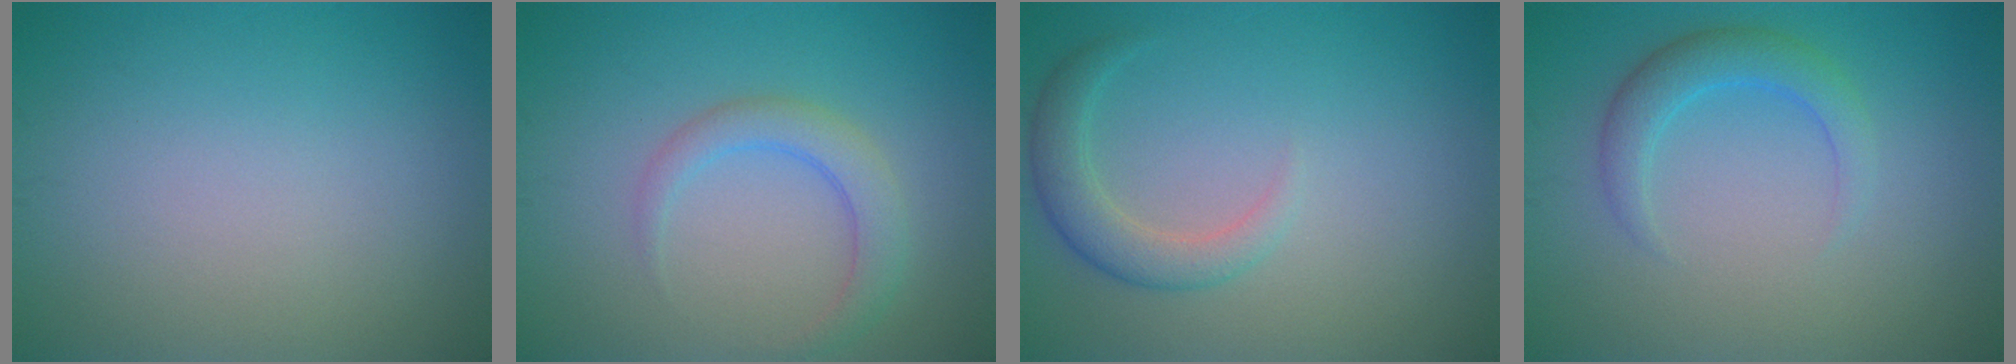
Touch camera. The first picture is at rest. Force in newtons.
{"total": 2.8, "press": 2.8, "slide": 0.1}
{"total": 2.7, "press": 2.7, "slide": 0.1}
{"total": 2.8, "press": 2.8, "slide": 0.2}